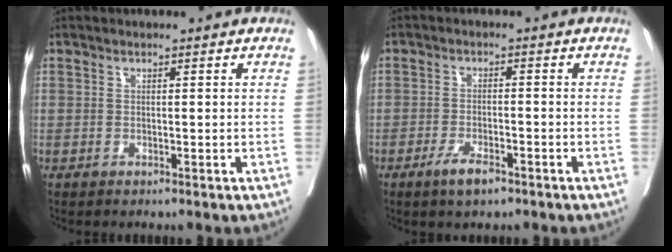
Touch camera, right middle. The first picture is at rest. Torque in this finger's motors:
{"motor_torque": [0.78, -0.71, 0.06, 0.02]}